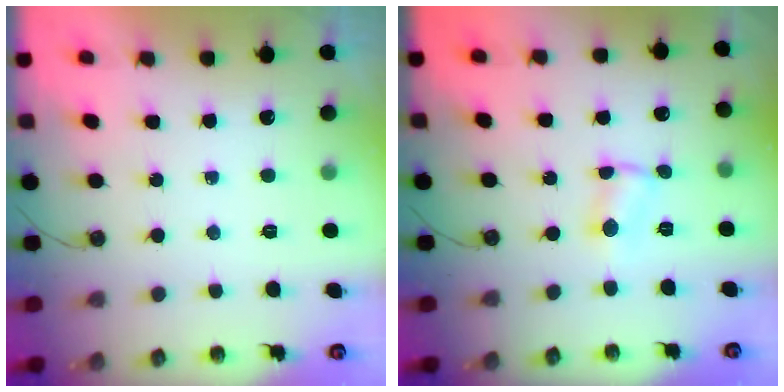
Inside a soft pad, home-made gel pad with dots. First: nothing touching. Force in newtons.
{"total": 2.0, "press": 2.0, "slide": 0.3}